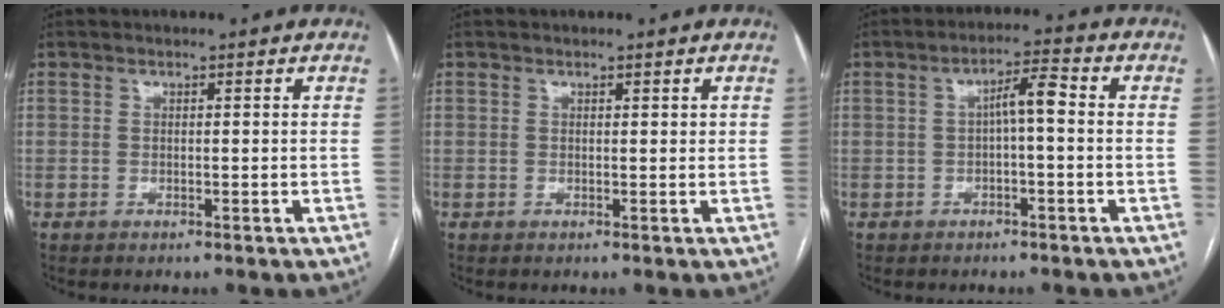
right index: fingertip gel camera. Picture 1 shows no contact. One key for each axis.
{"total": 0.6, "fx": 0.4, "fy": 0.3, "fz": 0.3, "tx": -0.003, "ty": -0.001, "tz": 0.004}
{"total": 4.3, "fx": 0.0, "fy": 0.8, "fz": 4.3, "tx": -0.068, "ty": 0.018, "tz": -0.001}